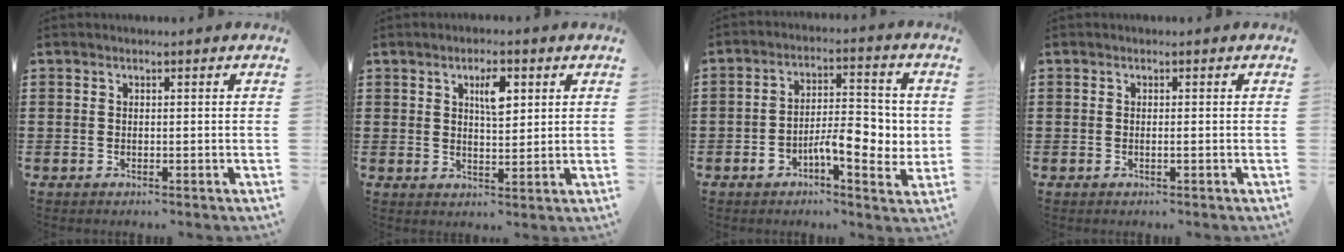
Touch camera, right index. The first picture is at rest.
{"total": 4.5, "force": [1.9, 1.7, 3.8], "torque": [-0.065, 0.003, 0.027]}
{"total": 8.2, "force": [-2.1, 3.6, 7.0], "torque": [-0.099, 0.003, -0.042]}
{"total": 0.5, "force": [-0.1, -0.1, 0.5], "torque": [-0.008, -0.003, -0.002]}